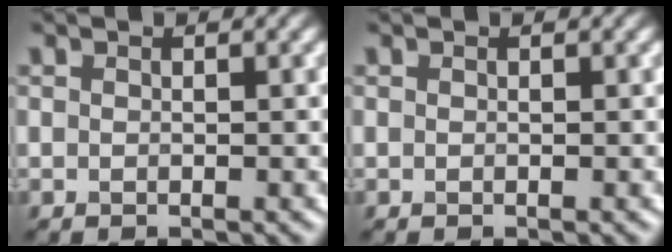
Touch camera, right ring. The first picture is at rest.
{"total": 0.0}